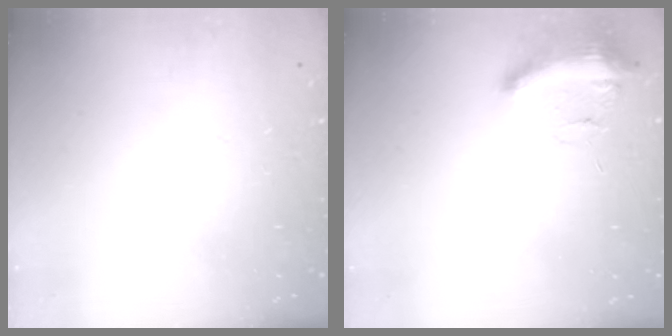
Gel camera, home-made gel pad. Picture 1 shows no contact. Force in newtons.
{"total": 9.1, "press": 9.1, "slide": 1.0}